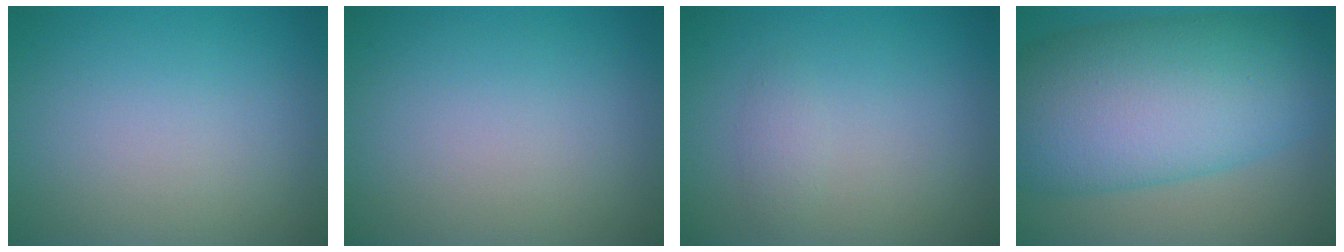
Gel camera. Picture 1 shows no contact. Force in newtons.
{"total": 0.0}
{"total": 1.0, "press": 1.0, "slide": 0.1}
{"total": 13.6, "press": 13.6, "slide": 0.2}